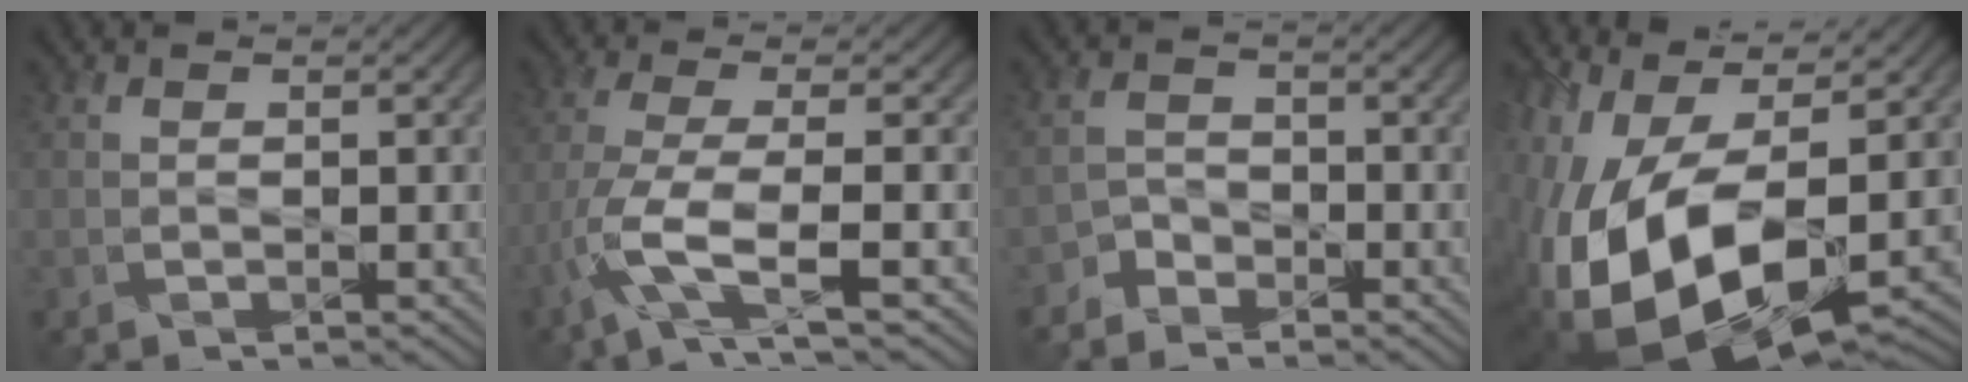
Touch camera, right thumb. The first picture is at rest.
{"total": 7.9, "force": [-4.2, 1.6, 6.5], "torque": [-0.142, -0.005, -0.101]}
{"total": 2.8, "force": [-2.4, 1.4, 0.1], "torque": [-0.002, 0.004, -0.059]}
{"total": 19.6, "force": [-5.1, 8.9, 16.8], "torque": [-0.352, -0.030, -0.082]}